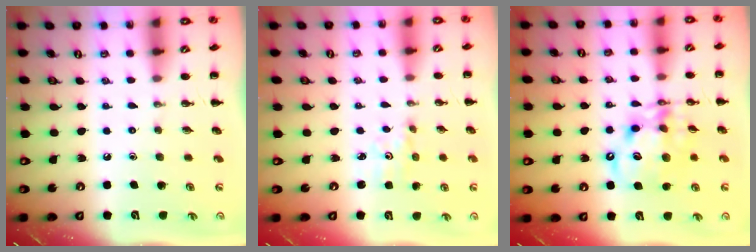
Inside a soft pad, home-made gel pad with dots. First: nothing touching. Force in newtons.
{"total": 2.1, "press": 2.0, "slide": 0.7}
{"total": 12.8, "press": 12.3, "slide": 3.6}